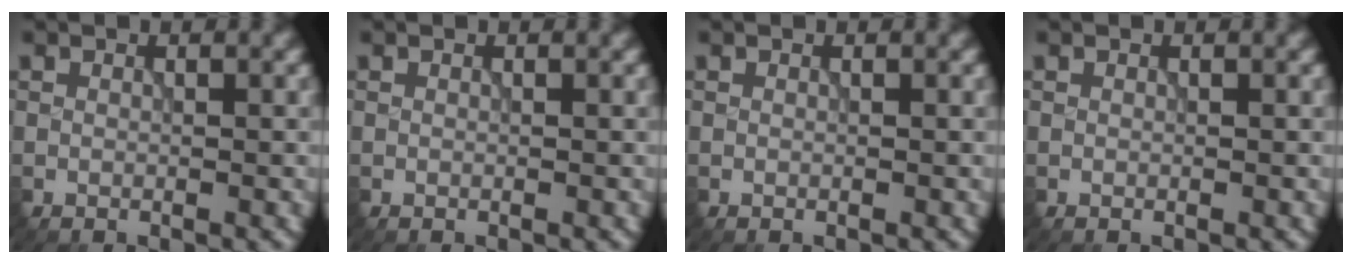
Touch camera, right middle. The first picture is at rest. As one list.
[{"total": 0.0}, {"total": 0.0}, {"total": 0.0}]